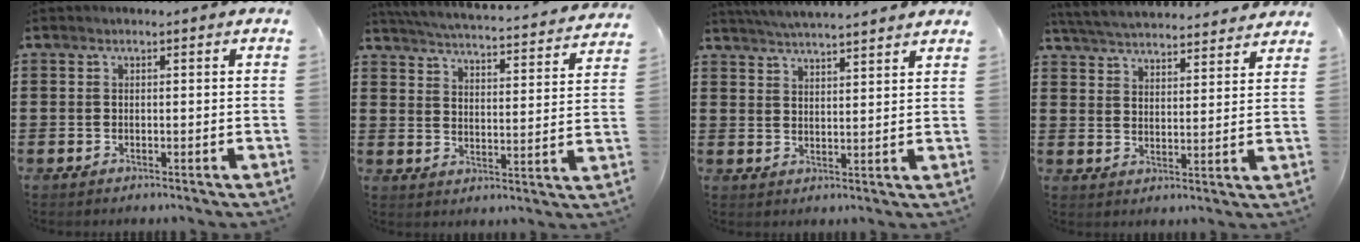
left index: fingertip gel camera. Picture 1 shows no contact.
{"total": 4.2, "force": [4.1, -0.5, 1.0], "torque": [-0.043, -0.039, 0.063]}
{"total": 4.3, "force": [4.2, -0.6, 0.7], "torque": [-0.027, -0.017, 0.074]}
{"total": 5.1, "force": [5.0, 0.0, 0.8], "torque": [-0.037, -0.029, 0.087]}